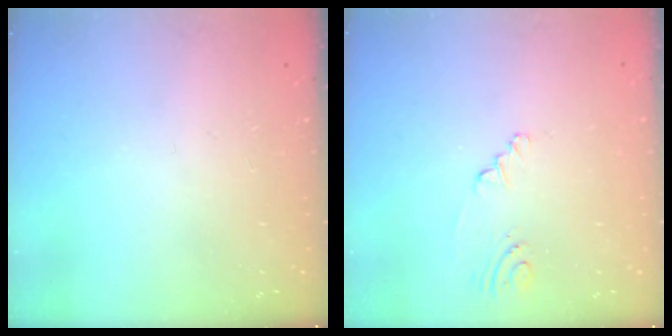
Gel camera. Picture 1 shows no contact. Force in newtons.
{"total": 2.0, "press": 1.6, "slide": 1.2}